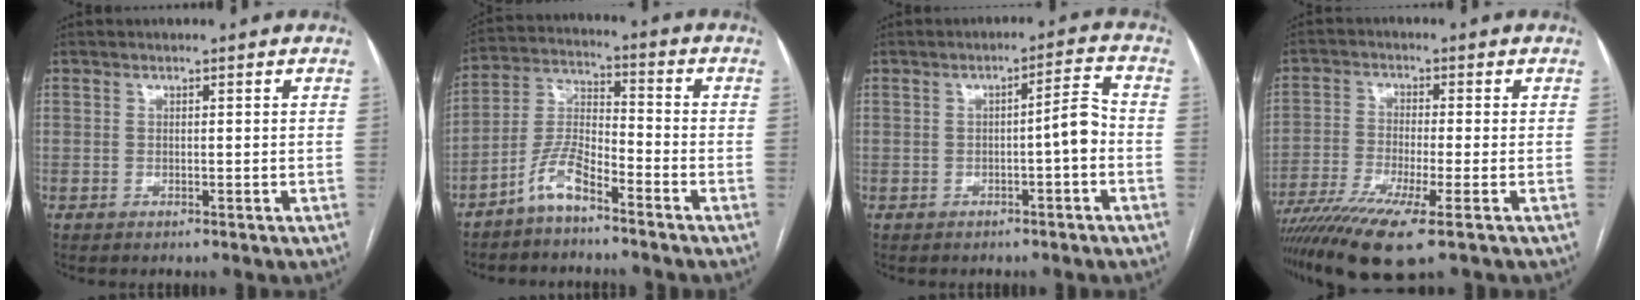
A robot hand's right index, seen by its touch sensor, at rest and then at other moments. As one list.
[{"total": 7.2, "force": [-5.2, 1.9, 4.7], "torque": [-0.109, 0.004, -0.107]}, {"total": 4.3, "force": [-1.1, 0.3, 4.2], "torque": [-0.056, 0.014, -0.016]}, {"total": 11.2, "force": [-7.3, 0.6, 8.6], "torque": [-0.152, -0.024, -0.126]}]